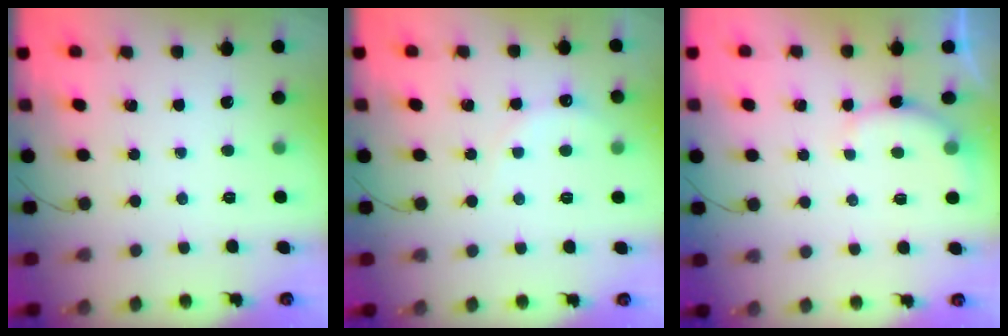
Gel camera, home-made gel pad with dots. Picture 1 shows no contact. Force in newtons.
{"total": 3.8, "press": 3.6, "slide": 0.9}
{"total": 6.1, "press": 6.1, "slide": 1.0}